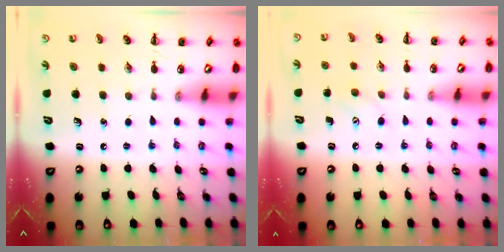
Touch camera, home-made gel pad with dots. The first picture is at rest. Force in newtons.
{"total": 6.2, "press": 6.1, "slide": 1.2}